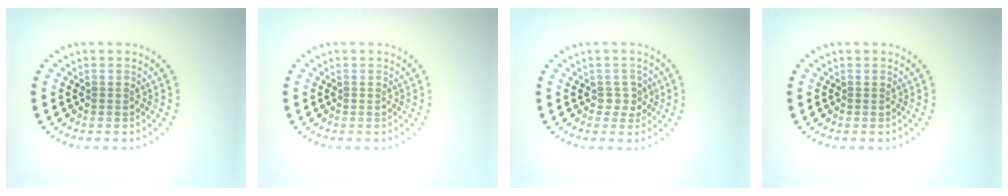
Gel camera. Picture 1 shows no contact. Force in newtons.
{"total": 0.0}
{"total": 1.5, "press": 1.3, "slide": 0.6}
{"total": 0.0}